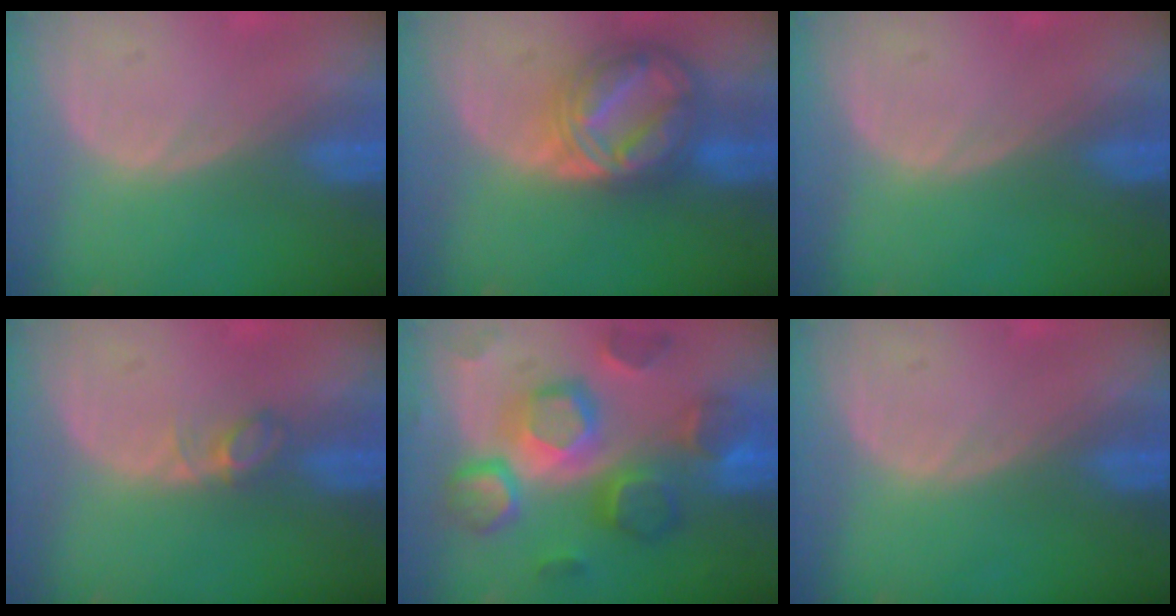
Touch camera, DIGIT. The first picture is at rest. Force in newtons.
{"total": 8.8, "press": 8.8, "slide": 0.6}
{"total": 0.0}
{"total": 2.4, "press": 2.4, "slide": 0.4}
{"total": 12.4, "press": 12.4, "slide": 1.1}
{"total": 0.0}